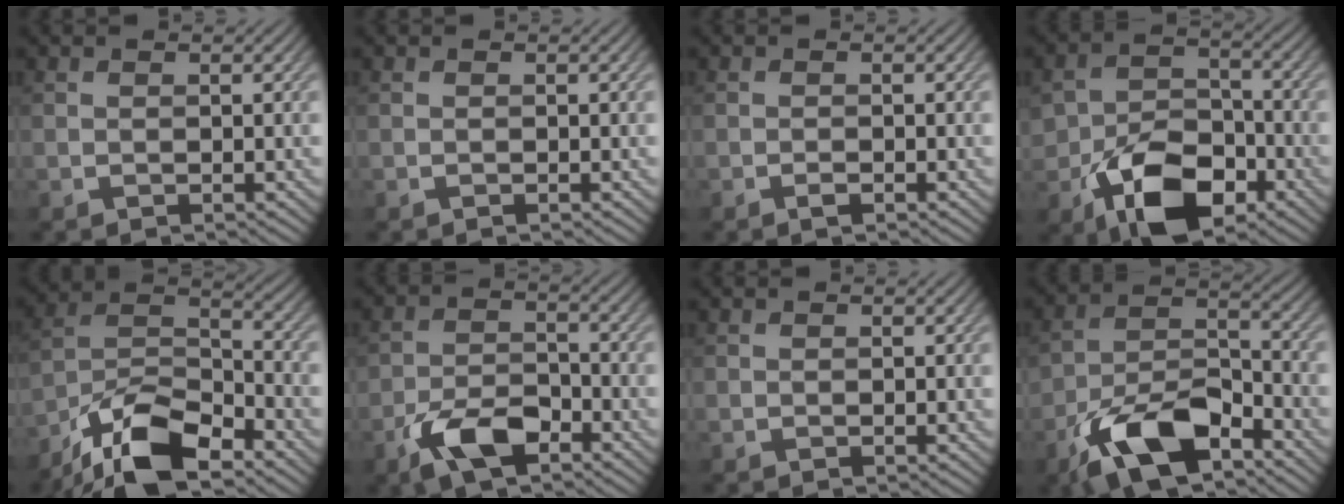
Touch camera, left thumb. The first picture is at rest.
{"total": 0.6, "force": [-0.4, 0.1, 0.5], "torque": [-0.010, -0.002, -0.007]}
{"total": 1.2, "force": [-0.8, 0.2, 0.9], "torque": [-0.017, 0.000, -0.015]}
{"total": 11.0, "force": [-5.5, 6.8, 6.8], "torque": [-0.139, -0.016, -0.094]}
{"total": 13.7, "force": [-9.8, 5.0, 8.1], "torque": [-0.165, -0.008, -0.194]}
{"total": 7.2, "force": [-4.4, 3.4, 4.6], "torque": [-0.088, 0.001, -0.092]}
{"total": 0.0}
{"total": 12.7, "force": [-7.9, 5.7, 8.1], "torque": [-0.157, -0.005, -0.158]}